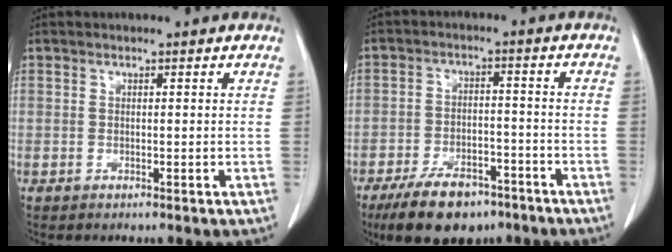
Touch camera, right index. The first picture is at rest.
{"total": 10.8, "force": [-7.9, 4.7, 5.7], "torque": [-0.096, -0.007, -0.130]}